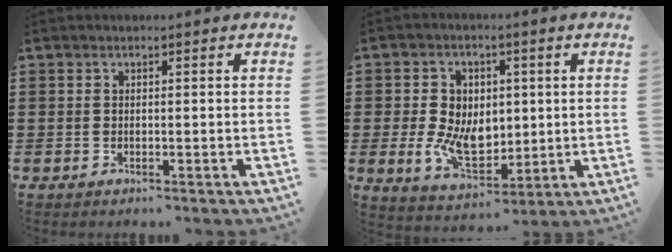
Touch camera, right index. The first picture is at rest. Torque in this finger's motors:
{"motor_torque": [2.14, 0.00, 0.45, 0.21]}